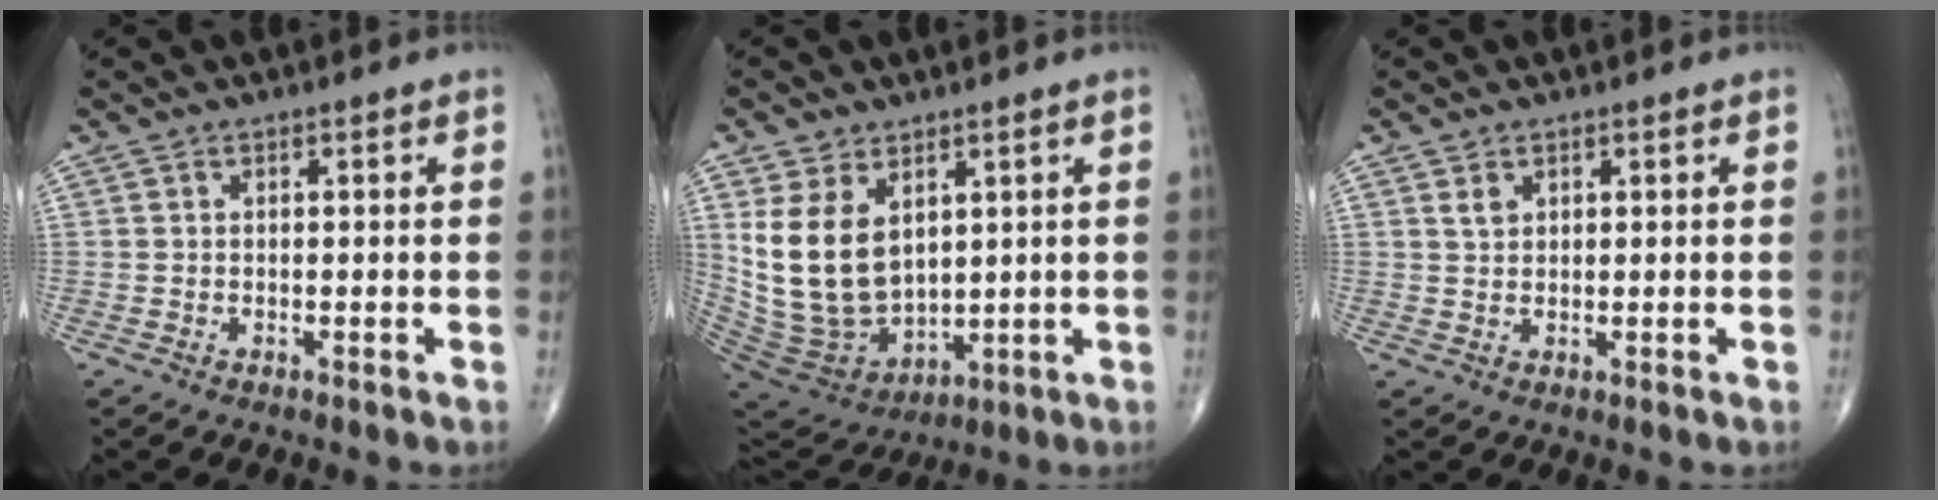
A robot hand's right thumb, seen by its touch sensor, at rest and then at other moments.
{"total": 14.8, "force": [4.1, 9.8, 10.2], "torque": [-0.174, -0.025, 0.109]}
{"total": 1.8, "force": [1.1, 1.1, 0.9], "torque": [-0.011, -0.004, 0.024]}